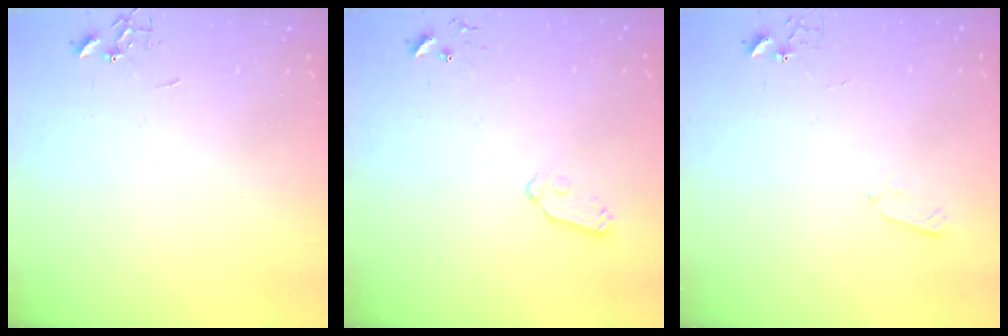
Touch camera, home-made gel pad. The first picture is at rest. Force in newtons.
{"total": 6.8, "press": 6.7, "slide": 0.8}
{"total": 3.7, "press": 3.6, "slide": 0.5}